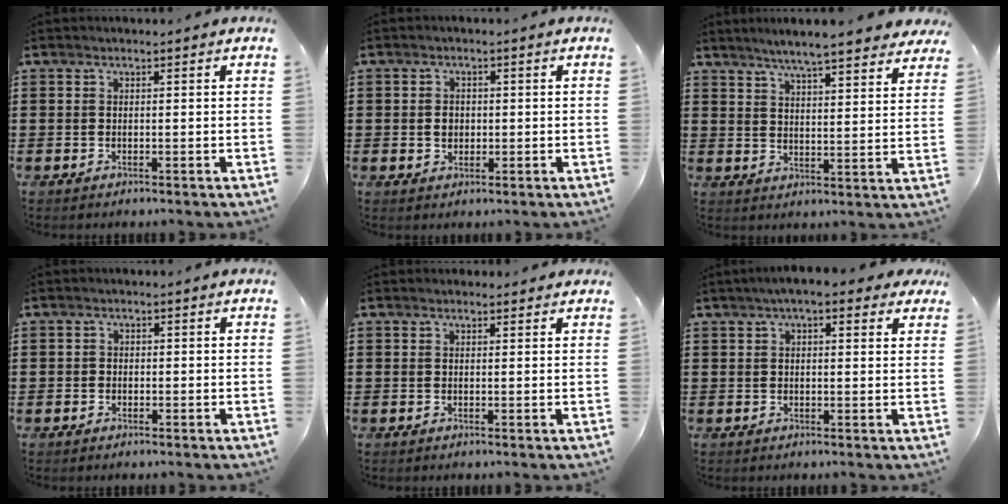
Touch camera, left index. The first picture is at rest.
{"total": 2.1, "force": [-0.1, 1.8, 1.2], "torque": [-0.029, 0.005, -0.004]}
{"total": 5.7, "force": [5.3, -0.1, 2.3], "torque": [-0.064, -0.021, 0.091]}
{"total": 0.9, "force": [-0.3, 0.8, 0.3], "torque": [-0.009, 0.003, -0.008]}
{"total": 0.9, "force": [0.7, 0.5, 0.1], "torque": [-0.004, 0.005, 0.014]}
{"total": 4.5, "force": [3.0, 1.0, 3.2], "torque": [-0.070, 0.006, 0.052]}